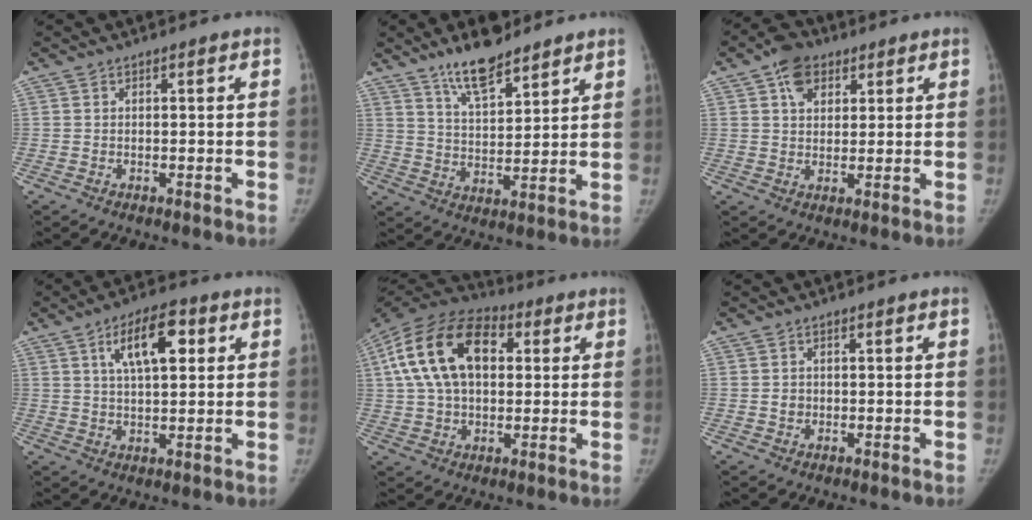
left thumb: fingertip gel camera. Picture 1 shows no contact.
{"total": 10.5, "force": [8.1, 3.5, 5.8], "torque": [-0.075, -0.051, 0.143]}
{"total": 7.2, "force": [3.5, 5.1, 3.6], "torque": [-0.033, -0.006, 0.055]}
{"total": 10.6, "force": [3.9, 4.6, 8.7], "torque": [-0.125, -0.003, 0.062]}
{"total": 20.1, "force": [4.7, 12.8, 14.9], "torque": [-0.269, 0.020, 0.071]}
{"total": 1.4, "force": [-0.1, 1.4, 0.4], "torque": [0.004, 0.004, -0.002]}